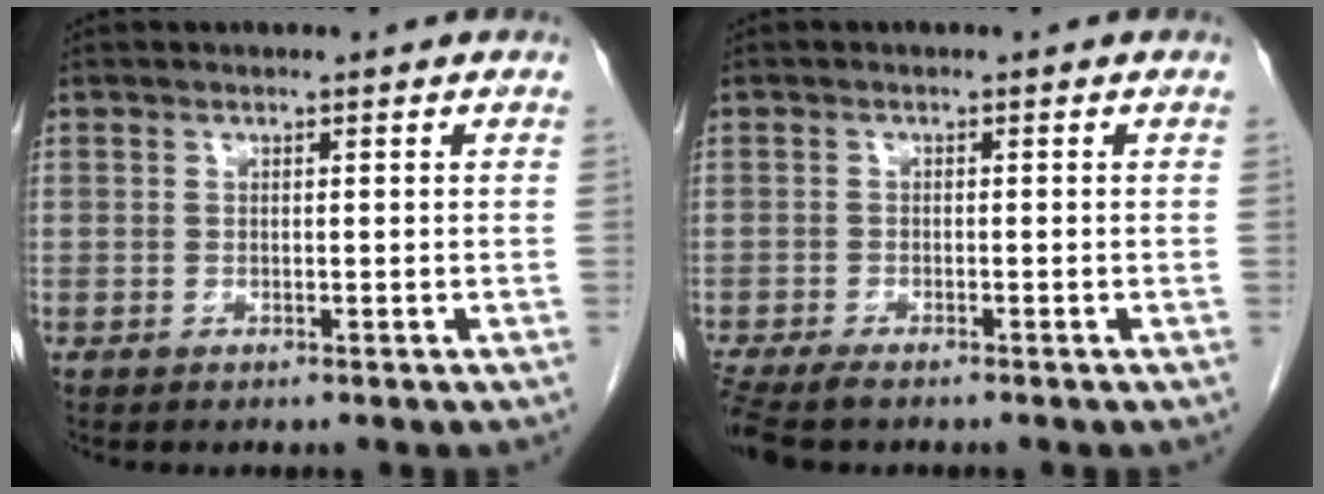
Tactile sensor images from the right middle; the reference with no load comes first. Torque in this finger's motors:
{"motor_torque": [0.55, -0.40, 0.02, 0.05]}